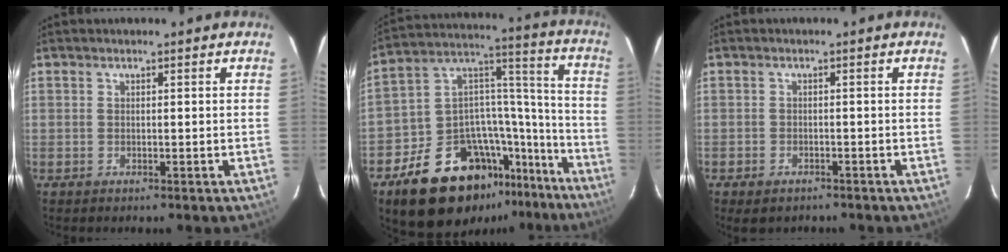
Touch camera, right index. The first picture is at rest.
{"total": 24.0, "force": [-17.0, 12.8, 11.2], "torque": [-0.186, 0.068, -0.240]}
{"total": 3.4, "force": [-2.4, 2.0, 1.4], "torque": [-0.033, -0.007, -0.035]}